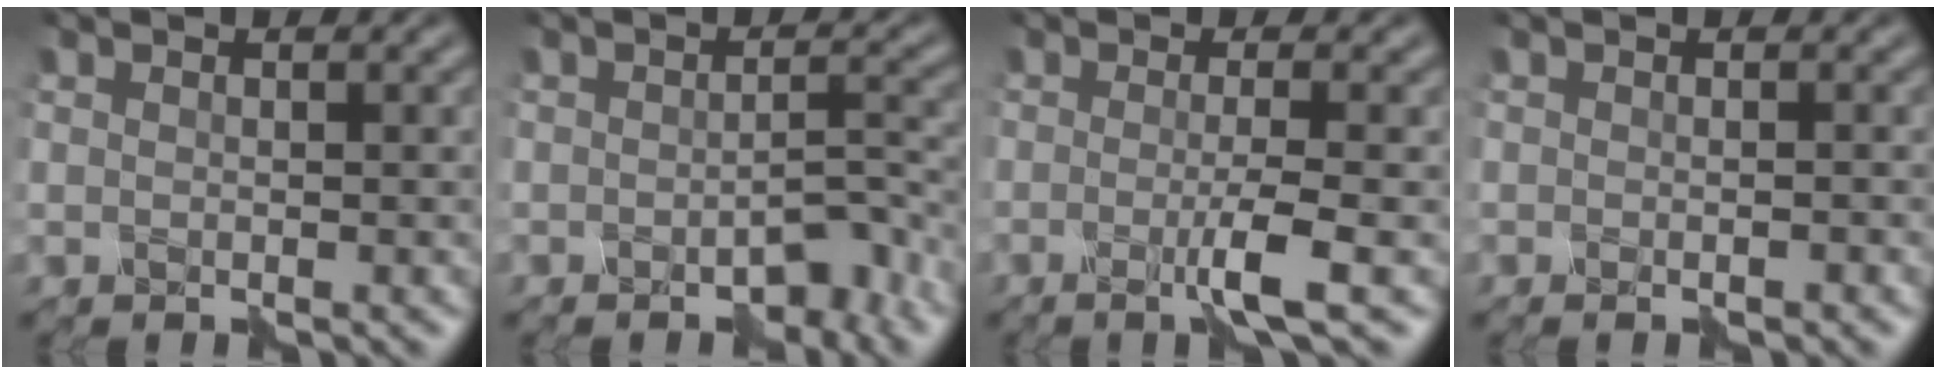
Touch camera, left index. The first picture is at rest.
{"total": 2.9, "force": [-2.0, 1.0, 1.9], "torque": [-0.025, 0.002, -0.033]}
{"total": 2.9, "force": [-1.0, 0.3, 2.7], "torque": [-0.038, -0.006, -0.026]}
{"total": 0.0}